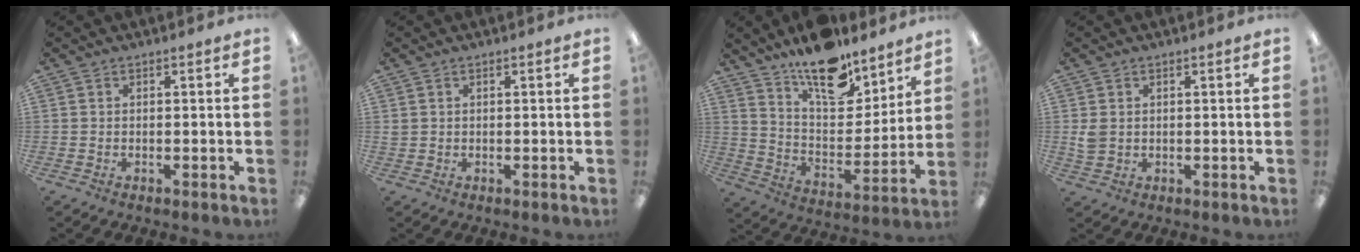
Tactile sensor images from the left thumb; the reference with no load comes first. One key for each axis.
{"total": 0.9, "fx": 0.5, "fy": 0.7, "fz": 0.2, "tx": -0.006, "ty": 0.003, "tz": 0.010}
{"total": 15.8, "fx": 13.0, "fy": 6.2, "fz": 6.5, "tx": -0.111, "ty": -0.096, "tz": 0.232}
{"total": 2.9, "fx": 0.9, "fy": 2.3, "fz": 1.5, "tx": -0.022, "ty": 0.000, "tz": 0.016}